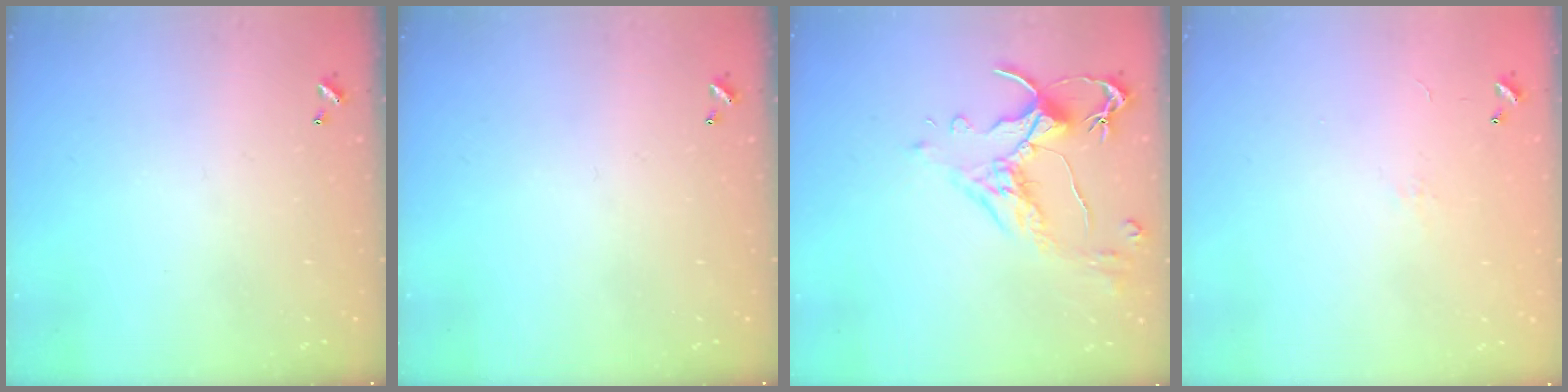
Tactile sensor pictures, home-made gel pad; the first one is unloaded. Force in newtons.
{"total": 0.0}
{"total": 2.5, "press": 2.1, "slide": 1.3}
{"total": 5.6, "press": 5.6, "slide": 0.8}